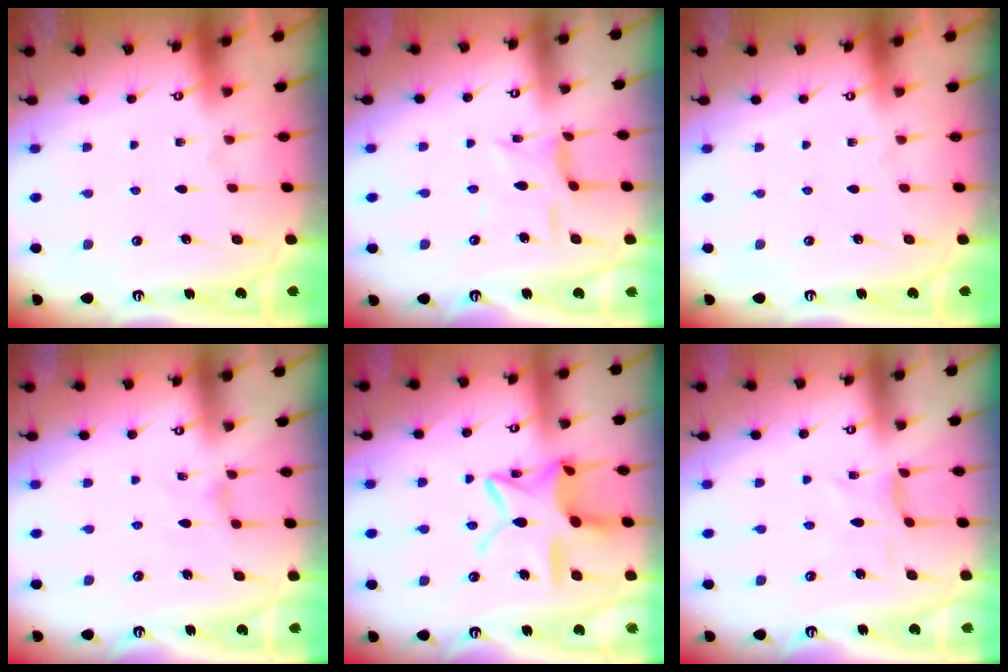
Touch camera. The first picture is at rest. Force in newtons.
{"total": 5.4, "press": 5.4, "slide": 0.3}
{"total": 0.0}
{"total": 0.0}
{"total": 15.9, "press": 15.9, "slide": 1.3}
{"total": 1.0, "press": 1.0, "slide": 0.4}